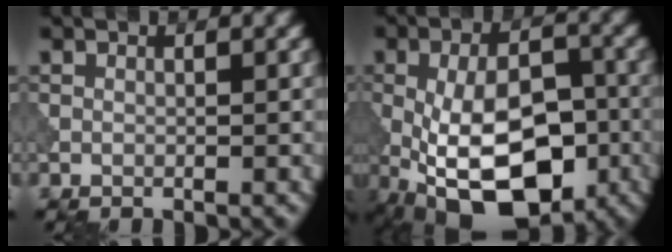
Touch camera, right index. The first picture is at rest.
{"total": 14.4, "force": [-4.6, 7.4, 11.5], "torque": [-0.199, -0.022, -0.066]}